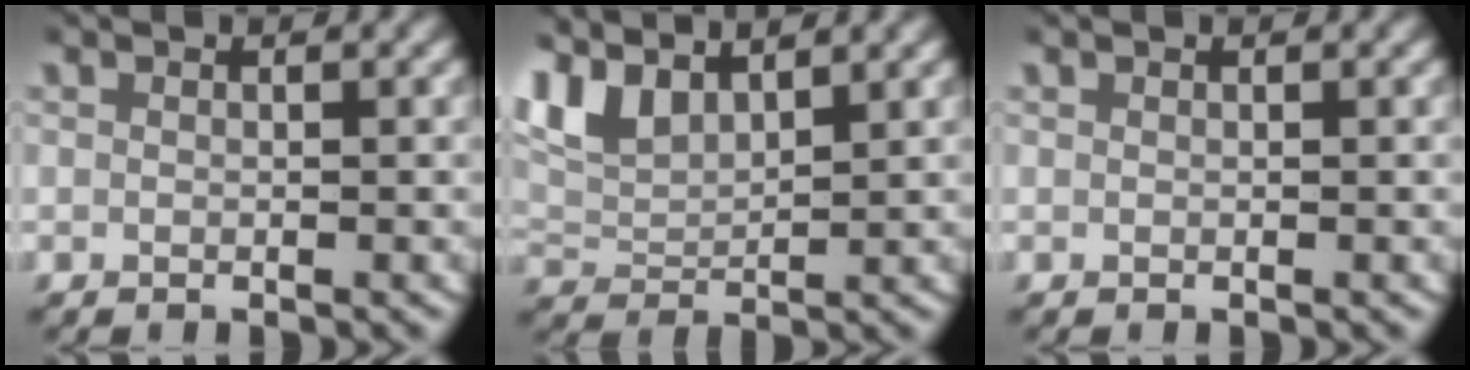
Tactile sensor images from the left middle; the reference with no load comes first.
{"total": 6.0, "force": [2.7, 4.2, 3.3], "torque": [-0.098, 0.002, 0.049]}
{"total": 0.0}